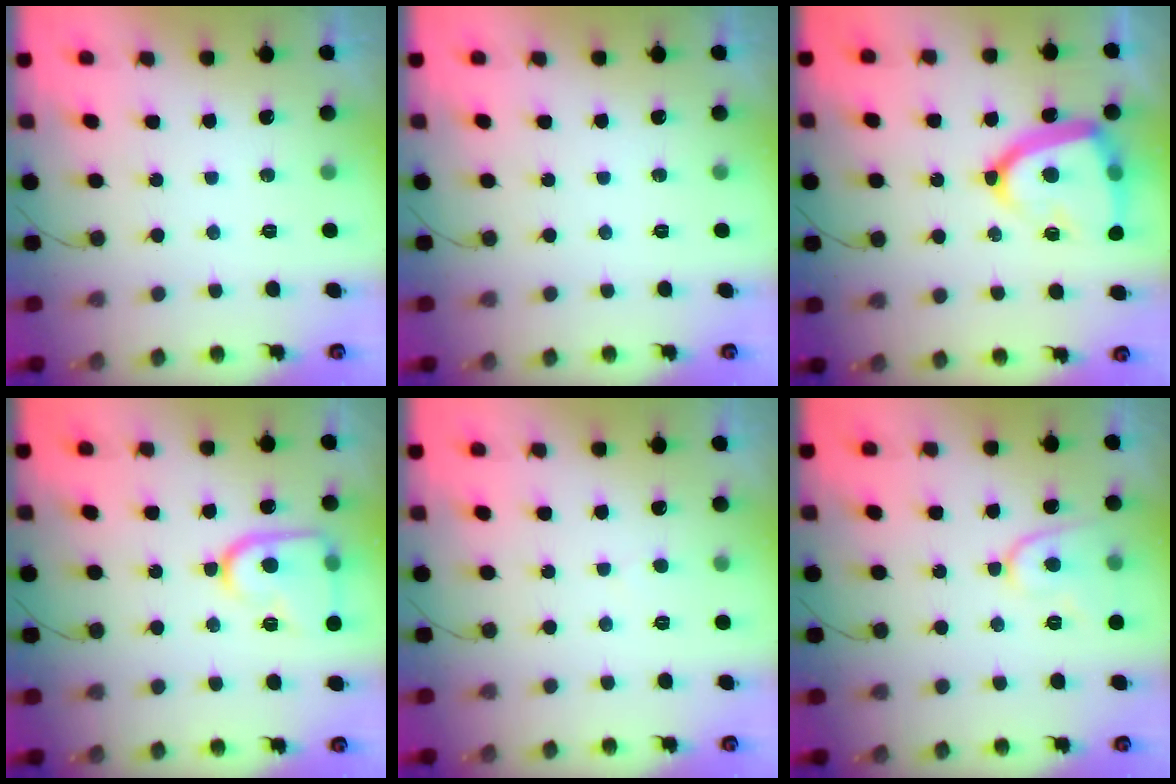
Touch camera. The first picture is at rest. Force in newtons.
{"total": 0.0}
{"total": 18.2, "press": 18.1, "slide": 1.7}
{"total": 15.2, "press": 15.1, "slide": 1.3}
{"total": 1.8, "press": 1.8, "slide": 0.2}
{"total": 8.4, "press": 8.3, "slide": 0.7}